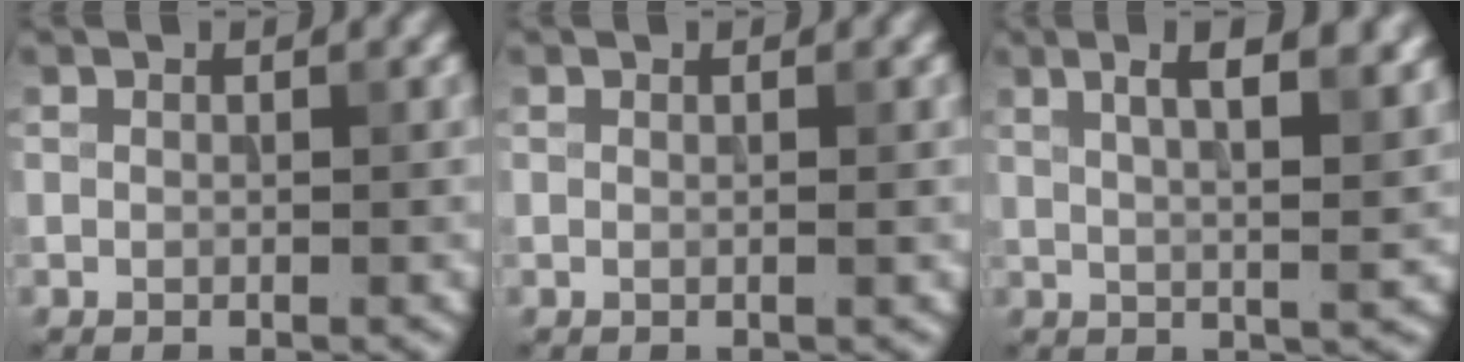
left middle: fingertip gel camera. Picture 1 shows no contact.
{"total": 0.7, "force": [0.0, 0.2, 0.7], "torque": [-0.006, 0.001, -0.002]}
{"total": 6.9, "force": [3.2, 2.1, 5.7], "torque": [-0.052, 0.019, 0.034]}